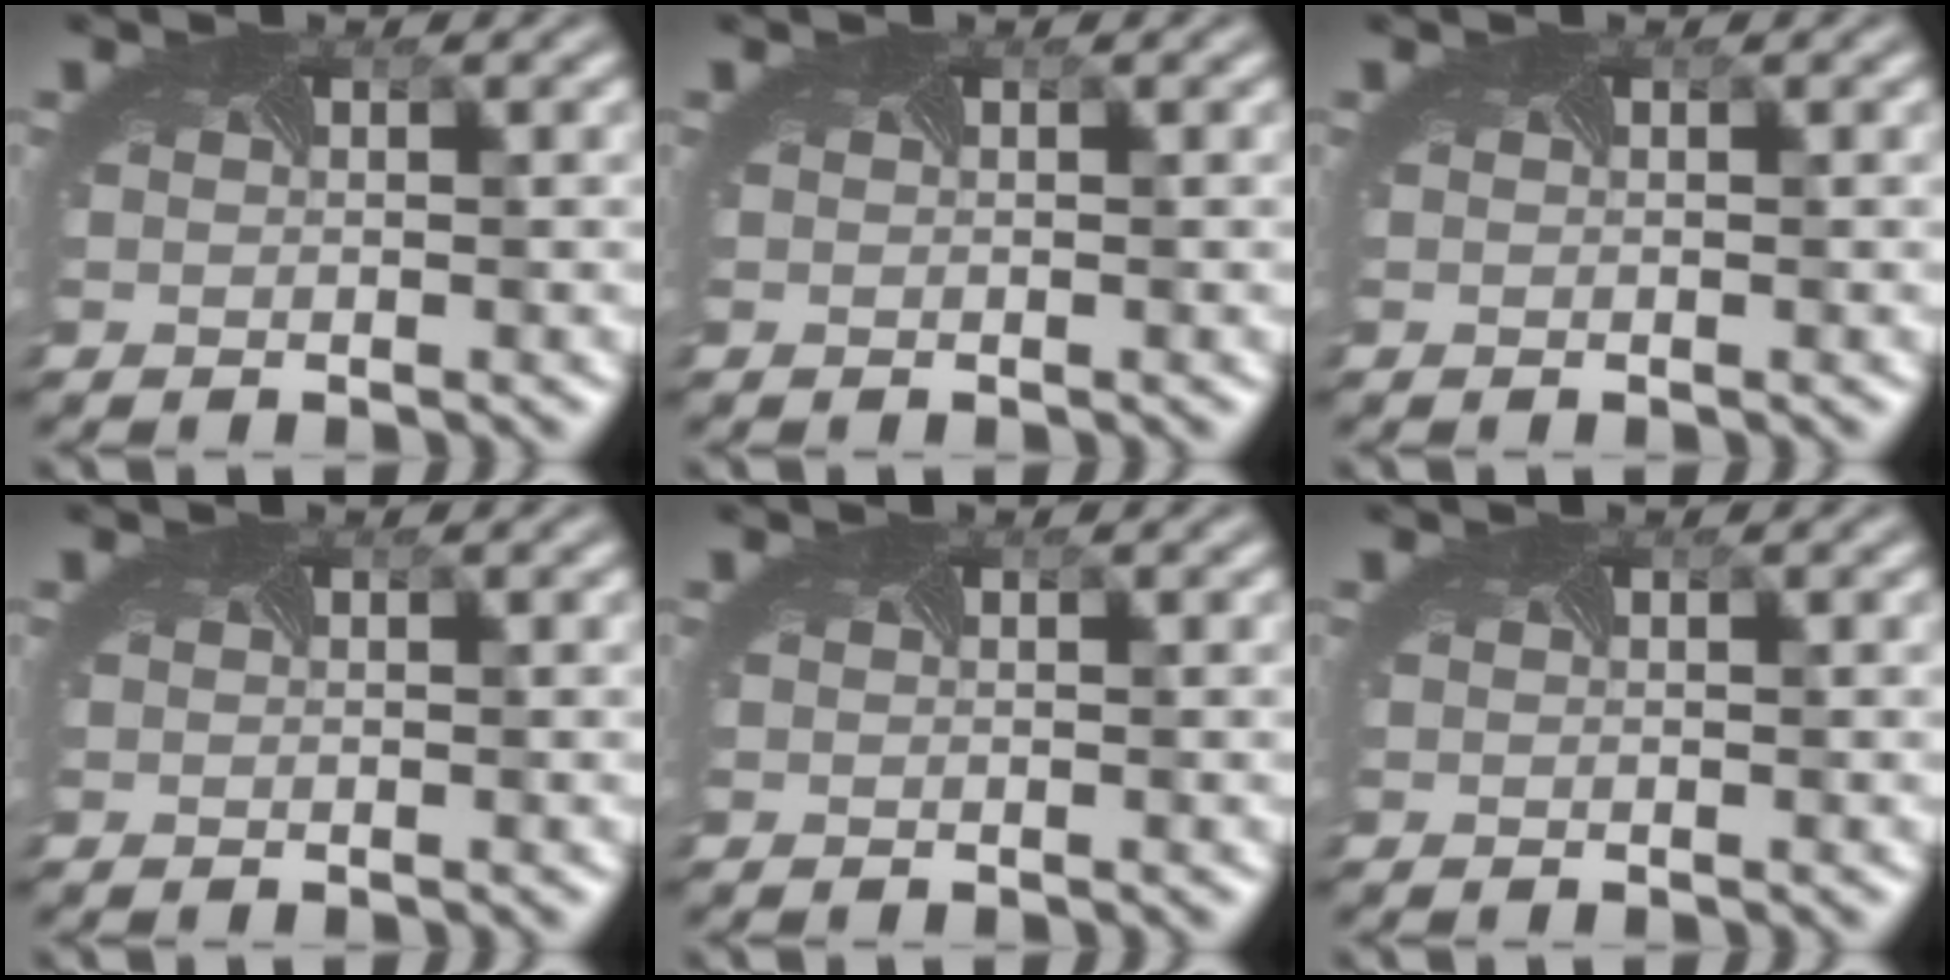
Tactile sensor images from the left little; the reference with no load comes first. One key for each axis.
{"total": 0.0}
{"total": 0.0}
{"total": 0.0}
{"total": 0.0}
{"total": 0.0}